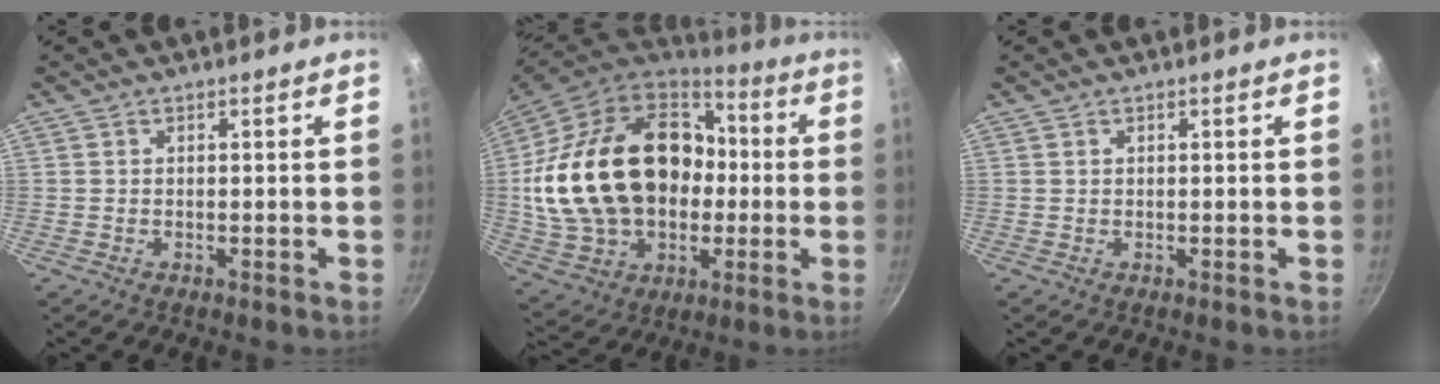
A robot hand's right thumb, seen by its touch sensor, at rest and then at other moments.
{"total": 31.5, "force": [0.8, 22.4, 22.1], "torque": [-0.397, 0.043, 0.036]}
{"total": 0.0}